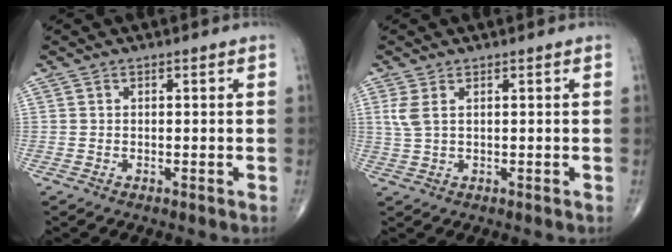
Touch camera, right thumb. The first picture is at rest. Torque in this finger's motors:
{"motor_torque": [-0.31, 0.46, 0.29, -0.08, 0.07]}